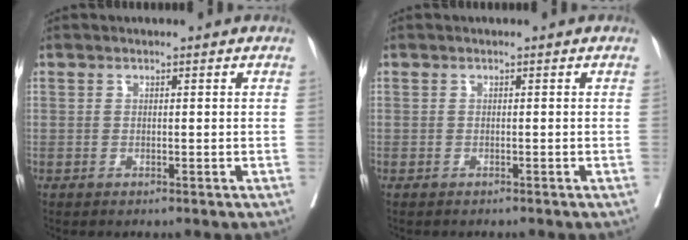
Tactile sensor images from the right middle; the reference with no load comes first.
{"total": 1.7, "force": [-1.4, 0.3, 0.8], "torque": [-0.015, -0.002, -0.016]}